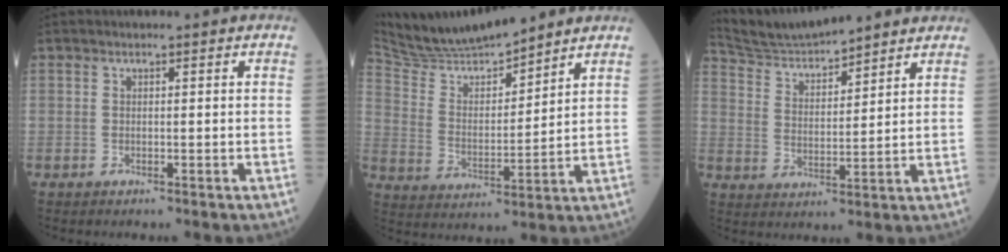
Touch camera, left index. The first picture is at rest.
{"total": 12.4, "force": [11.7, 0.9, 4.0], "torque": [-0.082, 0.009, 0.224]}
{"total": 11.4, "force": [11.0, 0.8, 3.1], "torque": [-0.072, 0.028, 0.200]}